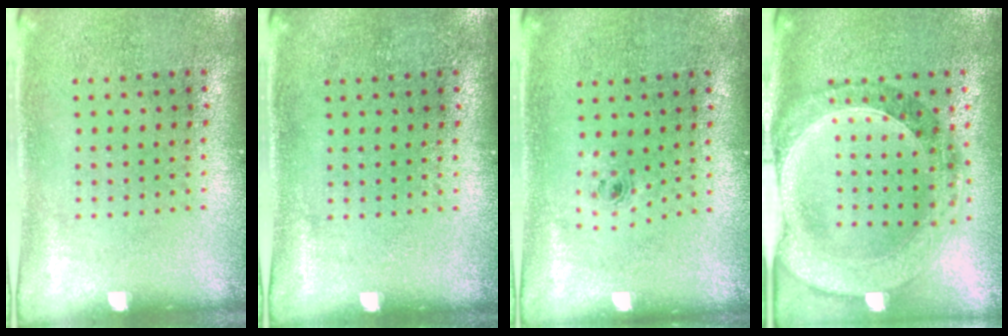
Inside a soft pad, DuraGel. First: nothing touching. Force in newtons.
{"total": 0.0}
{"total": 0.5, "press": 0.2, "slide": 0.5}
{"total": 1.5, "press": 1.4, "slide": 0.4}